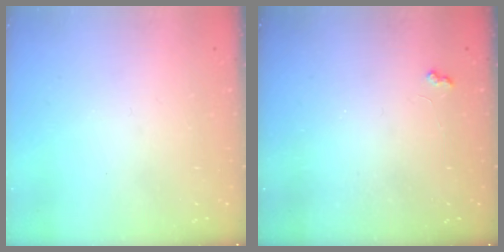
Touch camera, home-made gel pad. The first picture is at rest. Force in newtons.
{"total": 2.9, "press": 2.8, "slide": 0.5}